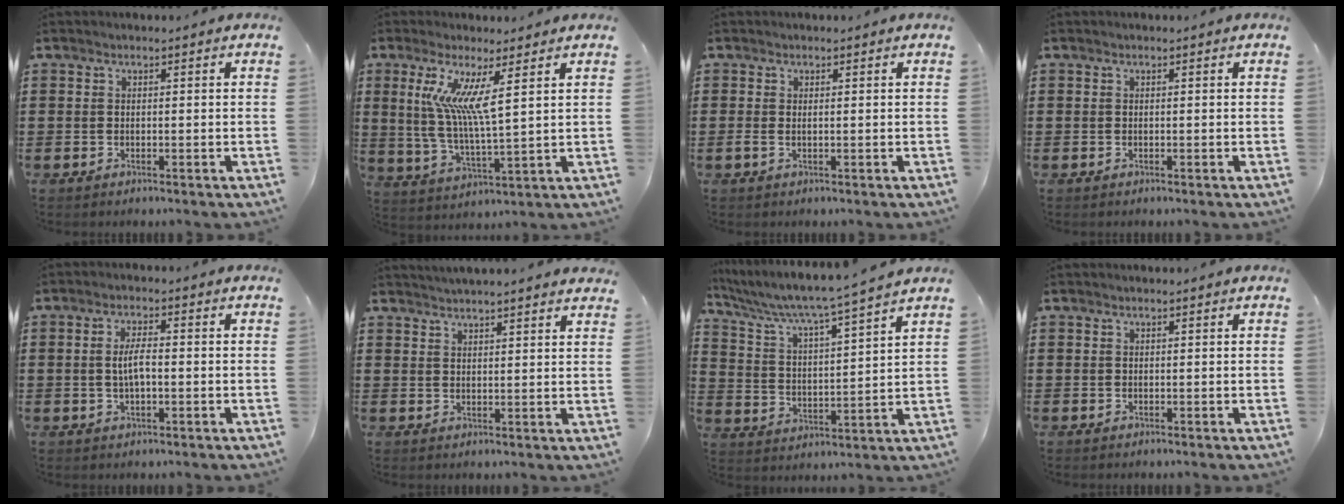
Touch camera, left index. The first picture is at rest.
{"total": 8.7, "force": [4.6, 0.5, 7.4], "torque": [-0.158, -0.016, 0.079]}
{"total": 0.6, "force": [0.0, 0.2, 0.6], "torque": [-0.015, -0.003, 0.000]}
{"total": 0.0}
{"total": 3.7, "force": [-0.2, 1.1, 3.5], "torque": [-0.071, -0.001, -0.006]}
{"total": 2.6, "force": [2.6, -0.4, 0.1], "torque": [-0.008, -0.006, 0.049]}
{"total": 5.2, "force": [4.6, -0.5, 2.4], "torque": [-0.071, -0.039, 0.069]}
{"total": 0.0}